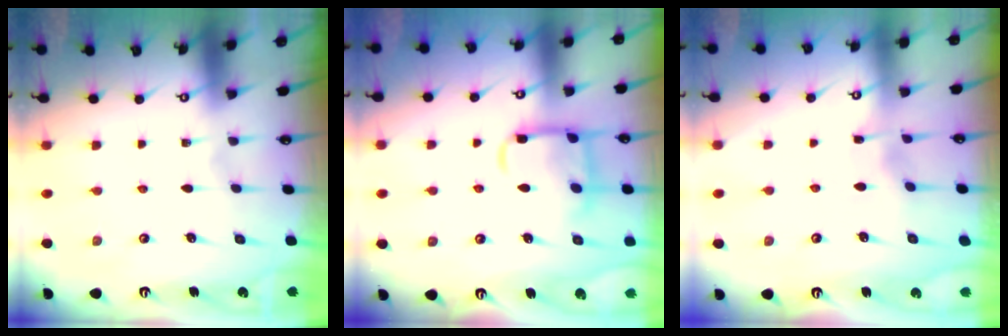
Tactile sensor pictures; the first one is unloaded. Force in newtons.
{"total": 13.0, "press": 12.9, "slide": 1.3}
{"total": 3.0, "press": 3.0, "slide": 0.2}